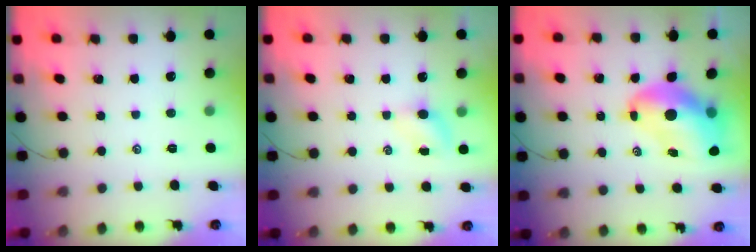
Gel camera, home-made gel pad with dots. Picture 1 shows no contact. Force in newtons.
{"total": 4.2, "press": 4.1, "slide": 1.1}
{"total": 11.0, "press": 10.5, "slide": 3.2}